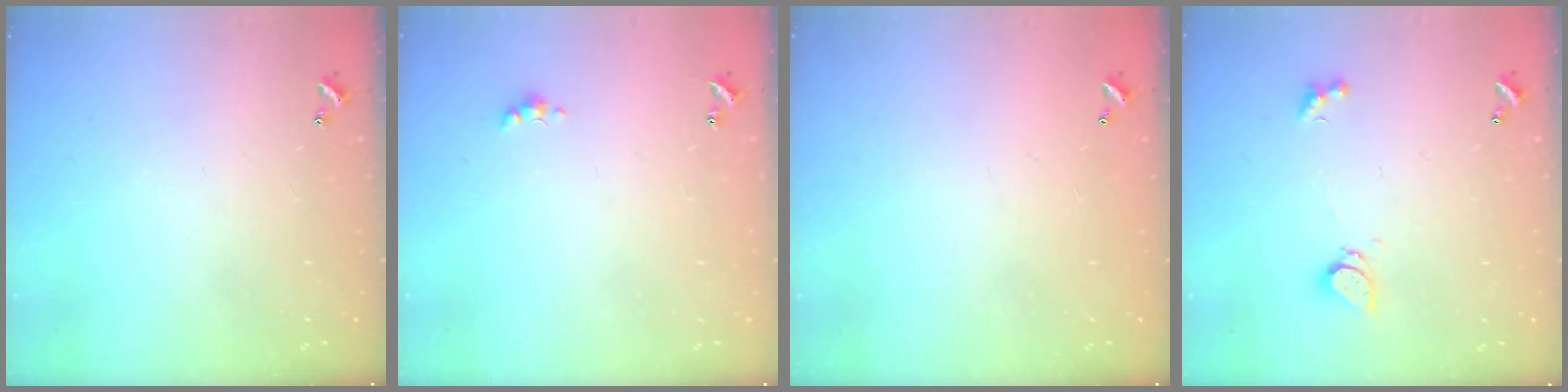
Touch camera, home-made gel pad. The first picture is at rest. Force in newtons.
{"total": 1.4, "press": 1.3, "slide": 0.4}
{"total": 3.0, "press": 3.0, "slide": 0.1}
{"total": 1.4, "press": 1.3, "slide": 0.4}